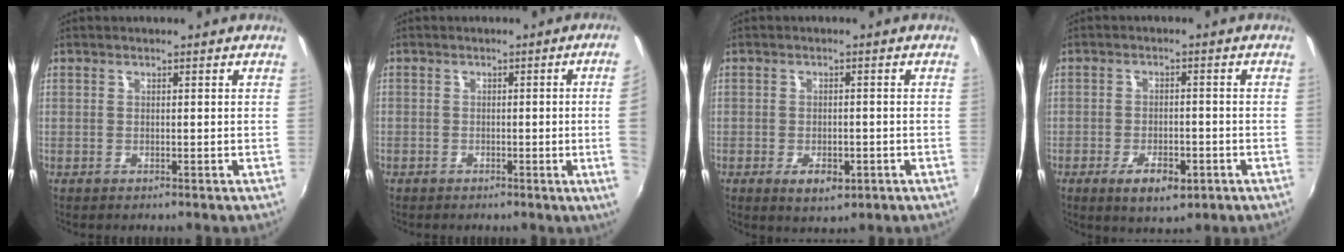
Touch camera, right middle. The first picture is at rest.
{"total": 5.2, "force": [-0.2, -1.5, 5.0], "torque": [-0.074, -0.012, 0.000]}
{"total": 4.6, "force": [-2.0, 2.4, 3.4], "torque": [-0.070, -0.009, -0.028]}
{"total": 6.6, "force": [-3.3, 3.0, 4.9], "torque": [-0.102, -0.007, -0.047]}